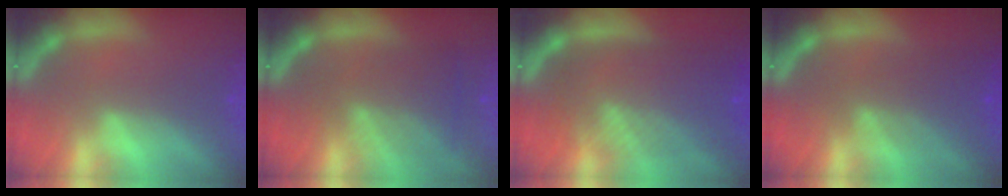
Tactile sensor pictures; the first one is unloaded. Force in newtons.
{"total": 6.1}
{"total": 10.0}
{"total": 5.6}